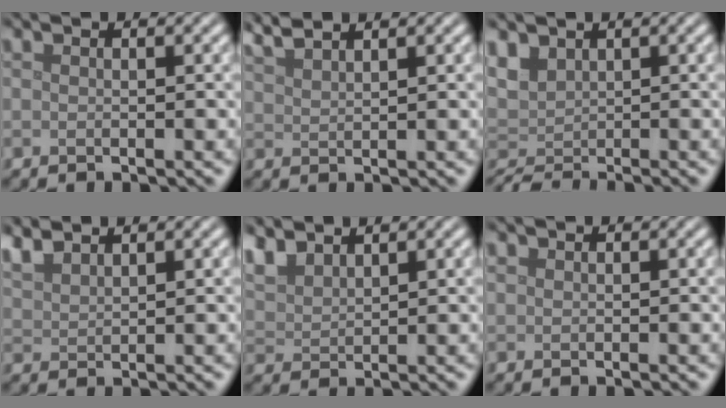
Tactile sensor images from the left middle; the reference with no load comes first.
{"total": 2.5, "force": [2.3, 0.4, 1.0], "torque": [-0.009, 0.008, 0.044]}
{"total": 2.1, "force": [0.2, 1.8, 1.1], "torque": [-0.035, -0.009, 0.001]}
{"total": 2.9, "force": [2.6, 0.8, 1.1], "torque": [-0.028, 0.010, 0.054]}
{"total": 4.1, "force": [3.3, 1.7, 1.8], "torque": [-0.050, 0.012, 0.068]}
{"total": 0.6, "force": [0.3, 0.5, 0.1], "torque": [0.002, 0.000, 0.005]}